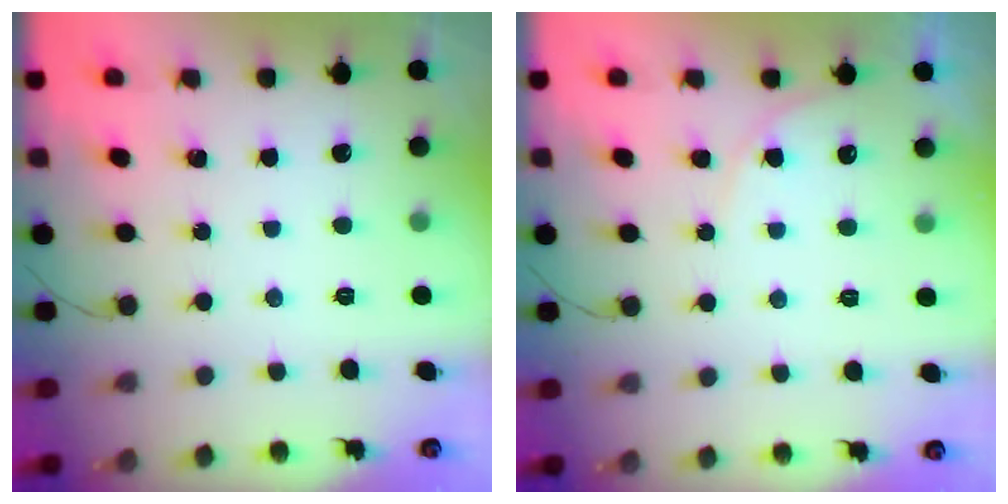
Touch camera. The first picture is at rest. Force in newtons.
{"total": 5.1, "press": 5.1, "slide": 0.4}